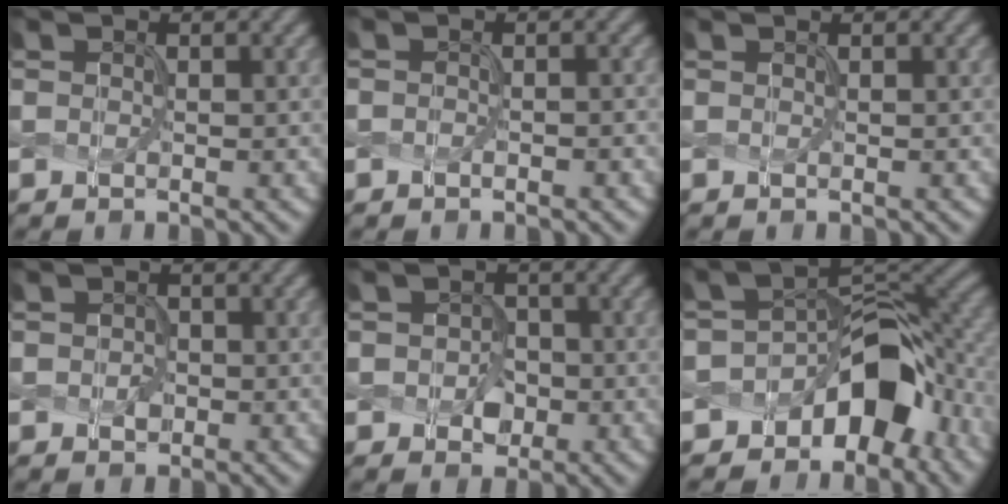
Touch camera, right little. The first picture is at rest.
{"total": 0.6, "force": [-0.3, 0.2, 0.5], "torque": [-0.004, -0.003, -0.005]}
{"total": 0.0}
{"total": 1.4, "force": [-0.1, 1.2, 0.7], "torque": [-0.014, -0.006, -0.002]}
{"total": 2.8, "force": [-0.5, 2.4, 1.5], "torque": [-0.024, -0.006, -0.011]}
{"total": 8.9, "force": [-5.0, 4.9, 5.4], "torque": [-0.054, 0.011, -0.097]}